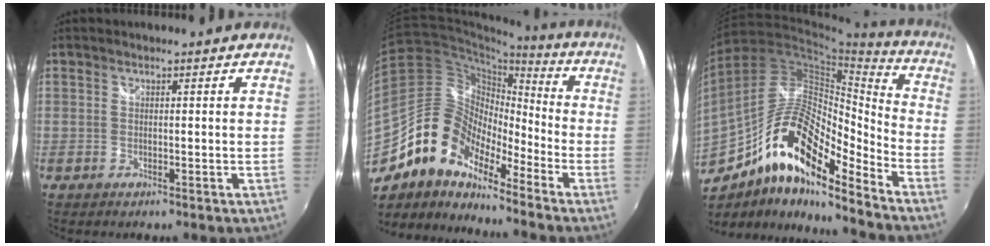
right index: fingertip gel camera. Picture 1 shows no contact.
{"total": 15.3, "force": [-10.5, 7.5, 8.2], "torque": [-0.147, 0.008, -0.218]}
{"total": 19.5, "force": [-11.8, 6.1, 14.3], "torque": [-0.253, -0.007, -0.227]}